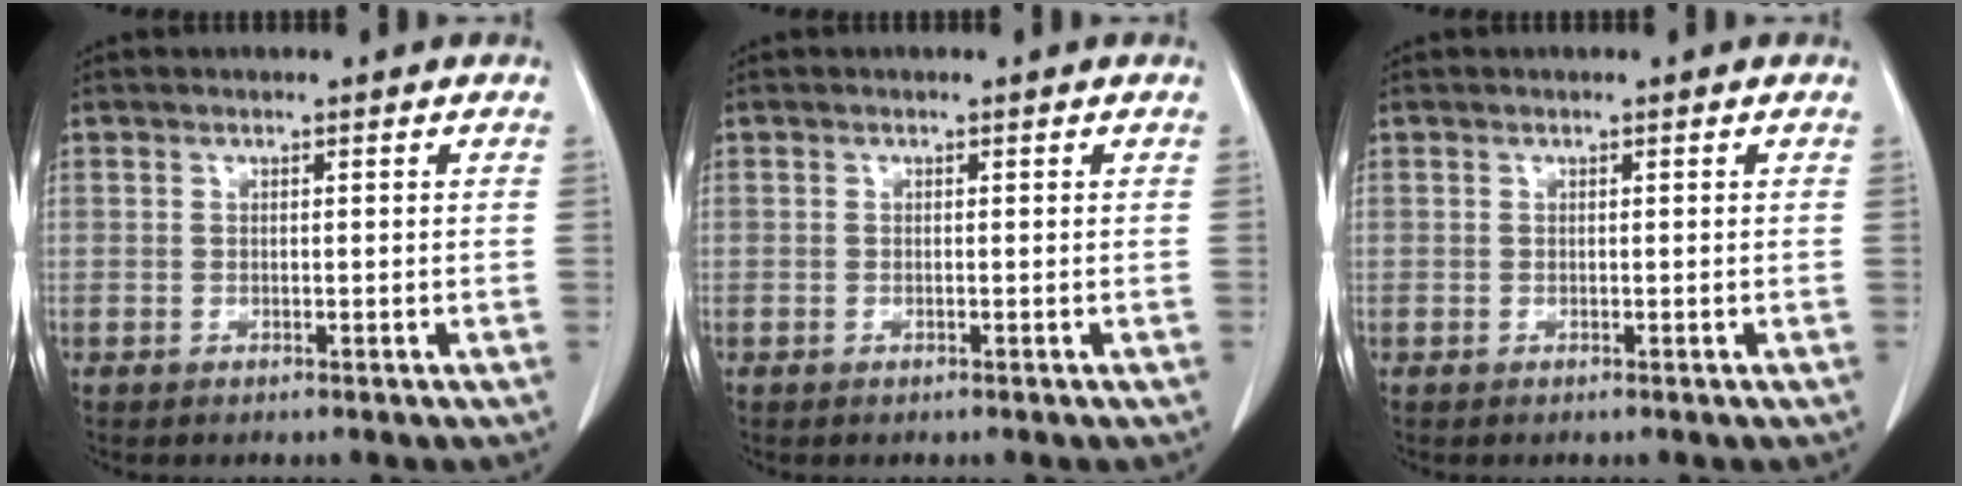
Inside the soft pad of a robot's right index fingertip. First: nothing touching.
{"total": 0.0}
{"total": 0.0}